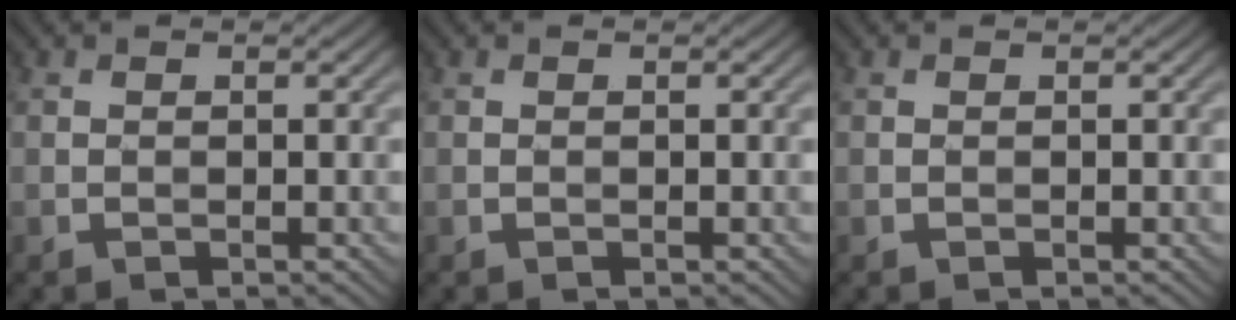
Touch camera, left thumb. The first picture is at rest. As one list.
[{"total": 0.0}, {"total": 0.0}]